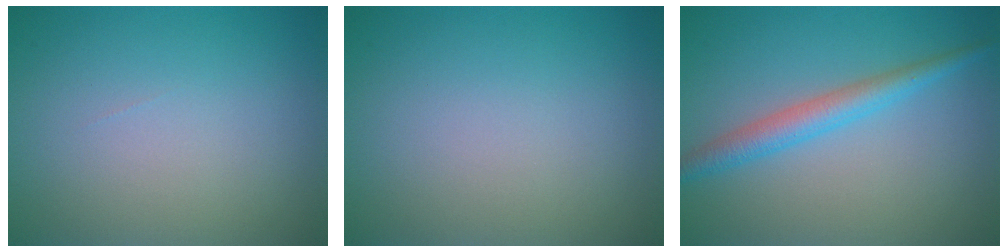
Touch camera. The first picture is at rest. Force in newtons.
{"total": 0.0}
{"total": 3.0, "press": 3.0, "slide": 0.0}